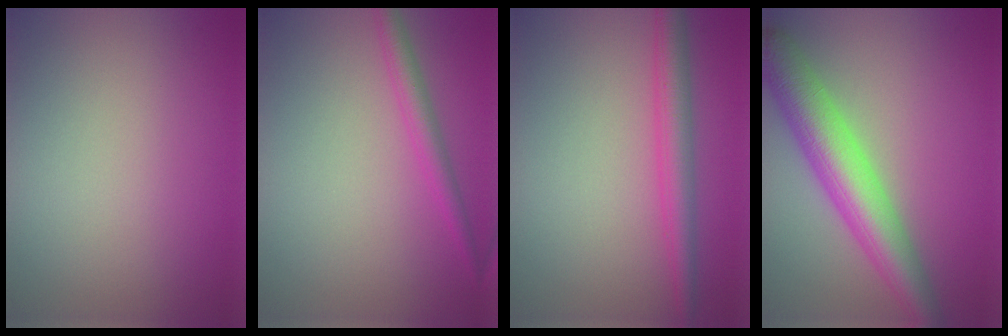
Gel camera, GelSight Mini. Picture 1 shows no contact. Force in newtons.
{"total": 2.2, "press": 2.2, "slide": 0.1}
{"total": 3.7, "press": 3.7, "slide": 0.1}
{"total": 7.3, "press": 7.3, "slide": 0.2}